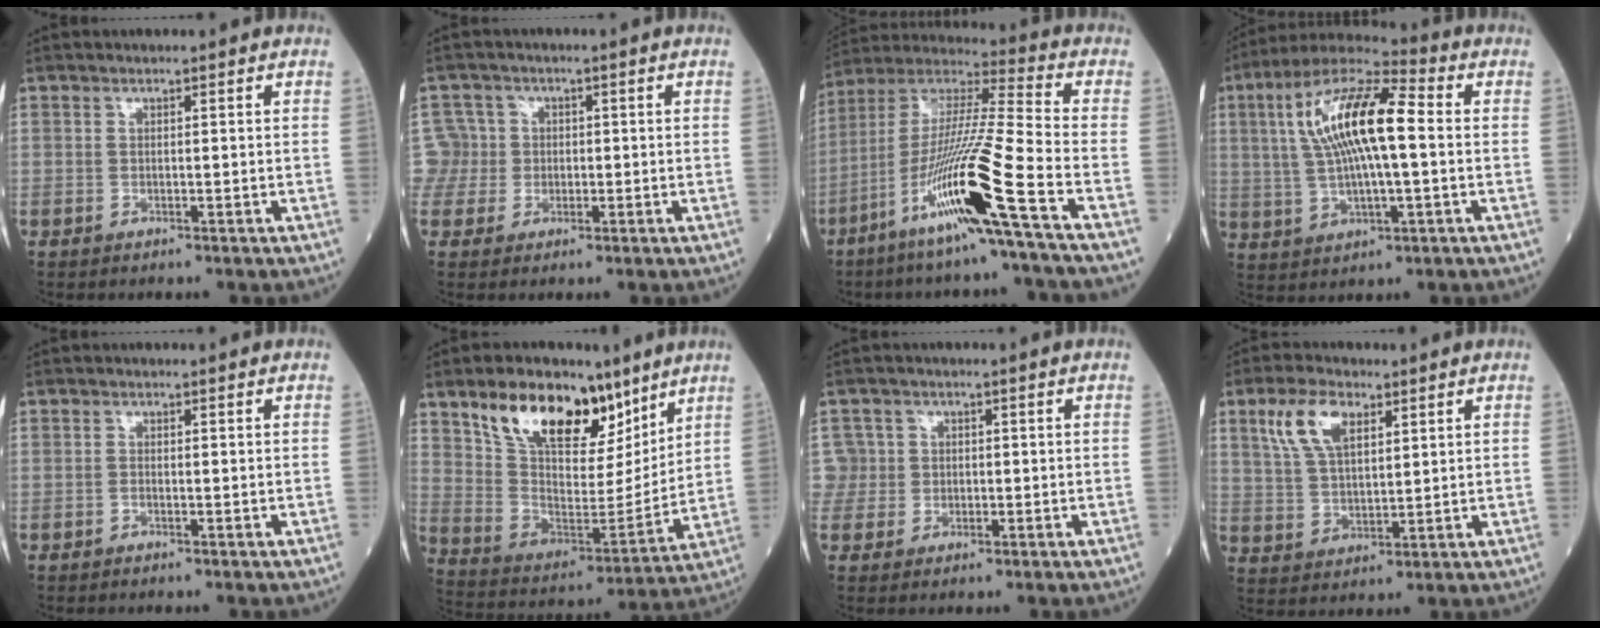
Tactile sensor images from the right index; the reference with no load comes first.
{"total": 4.8, "force": [0.1, 4.7, -0.4], "torque": [0.024, 0.018, 0.001]}
{"total": 18.2, "force": [-8.3, -1.4, 16.2], "torque": [-0.334, -0.030, -0.164]}
{"total": 15.3, "force": [2.2, 3.7, 14.7], "torque": [-0.292, 0.030, 0.036]}
{"total": 0.0}
{"total": 19.1, "force": [12.1, 8.6, 12.1], "torque": [-0.220, 0.013, 0.223]}
{"total": 3.5, "force": [0.3, 3.5, -0.3], "torque": [0.024, 0.011, 0.003]}
{"total": 8.6, "force": [4.3, 3.9, 6.3], "torque": [-0.136, 0.015, 0.088]}